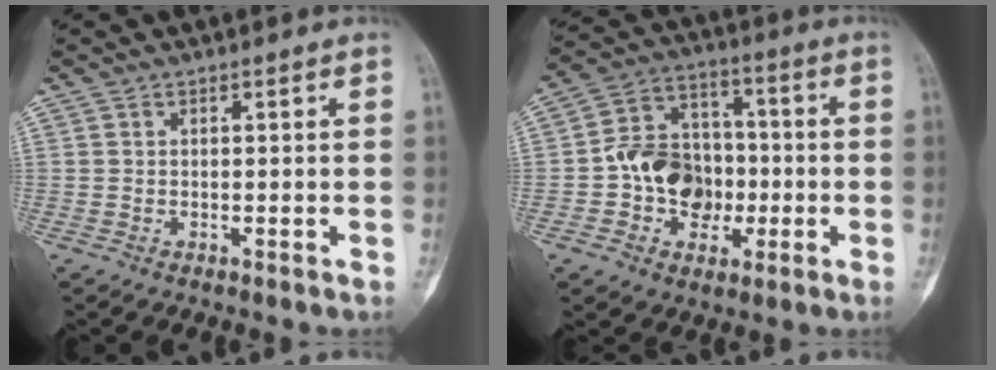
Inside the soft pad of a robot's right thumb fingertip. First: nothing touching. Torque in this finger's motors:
{"motor_torque": [0.40, 0.77, 0.07, -0.07, 0.07]}